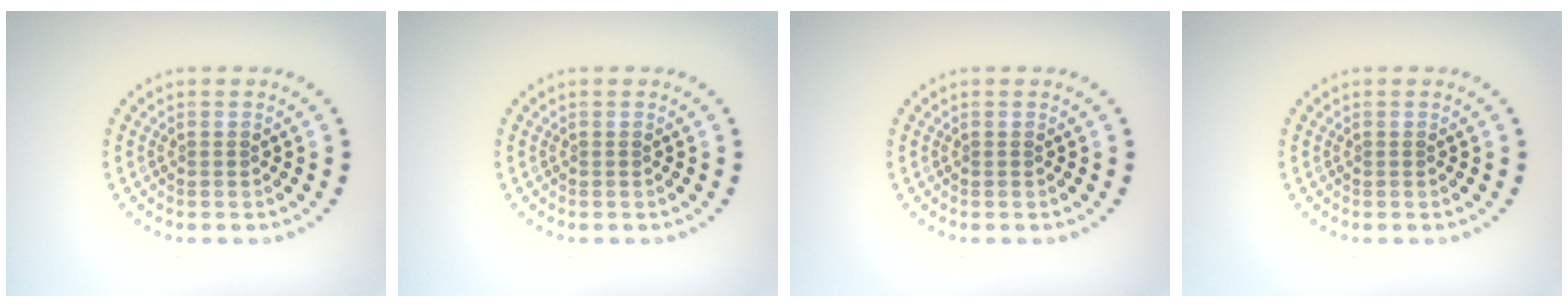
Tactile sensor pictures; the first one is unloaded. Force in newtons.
{"total": 0.0}
{"total": 0.0}
{"total": 0.0}